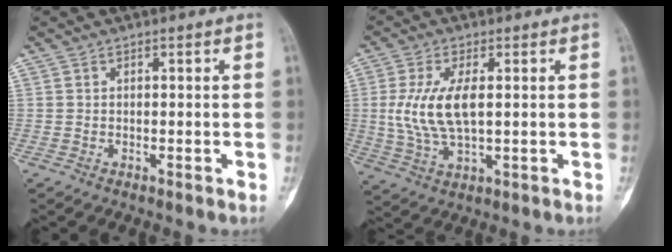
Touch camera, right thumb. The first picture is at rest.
{"total": 9.8, "force": [1.0, 4.2, 8.8], "torque": [-0.187, -0.006, 0.025]}